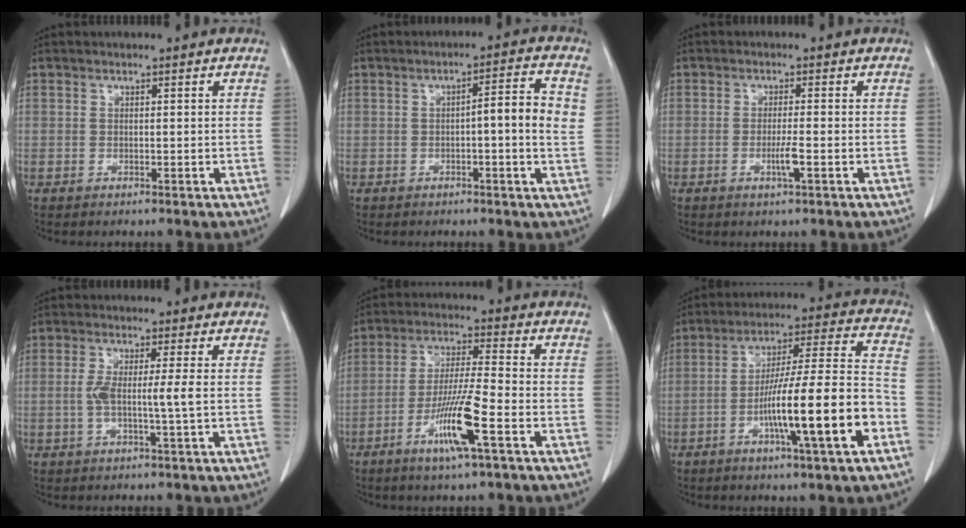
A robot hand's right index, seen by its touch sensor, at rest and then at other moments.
{"total": 6.1, "force": [0.3, 0.5, 6.1], "torque": [-0.085, 0.011, 0.000]}
{"total": 2.6, "force": [-0.9, -0.1, 2.4], "torque": [-0.047, -0.004, -0.017]}
{"total": 4.6, "force": [-0.4, -0.4, 4.5], "torque": [-0.088, 0.000, -0.007]}
{"total": 10.3, "force": [-4.6, -0.1, 9.2], "torque": [-0.178, -0.013, -0.089]}
{"total": 18.3, "force": [-6.6, 0.2, 17.0], "torque": [-0.268, 0.003, -0.108]}